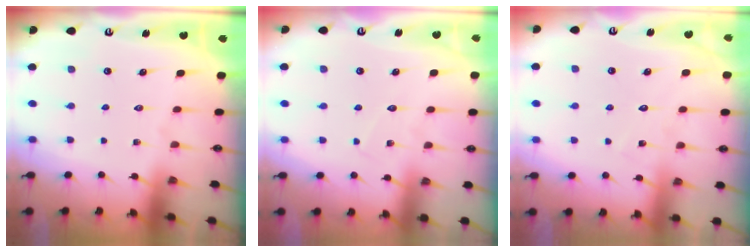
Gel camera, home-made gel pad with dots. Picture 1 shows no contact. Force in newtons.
{"total": 4.6, "press": 4.5, "slide": 0.4}
{"total": 6.3, "press": 6.3, "slide": 0.2}